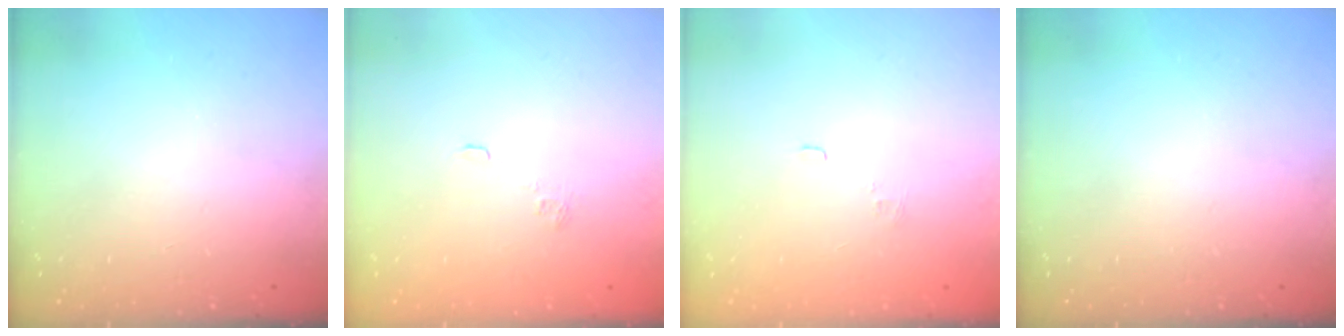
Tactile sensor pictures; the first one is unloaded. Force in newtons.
{"total": 2.0, "press": 1.5, "slide": 1.3}
{"total": 1.8, "press": 1.3, "slide": 1.2}
{"total": 0.0}